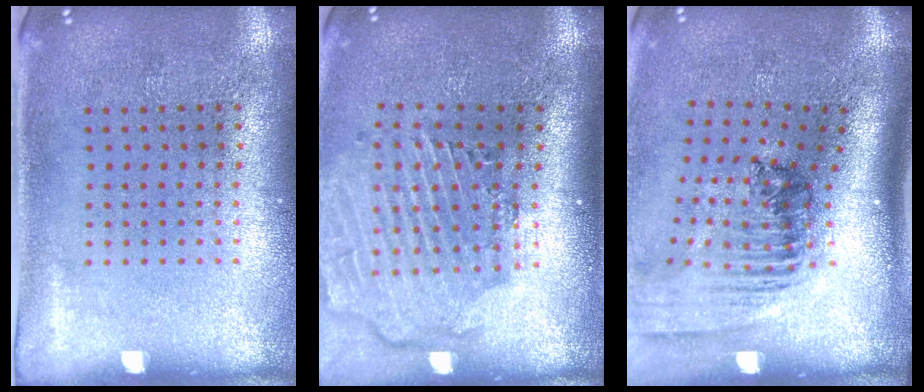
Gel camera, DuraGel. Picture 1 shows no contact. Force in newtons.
{"total": 2.9, "press": 2.3, "slide": 1.8}
{"total": 2.2, "press": 1.6, "slide": 1.6}